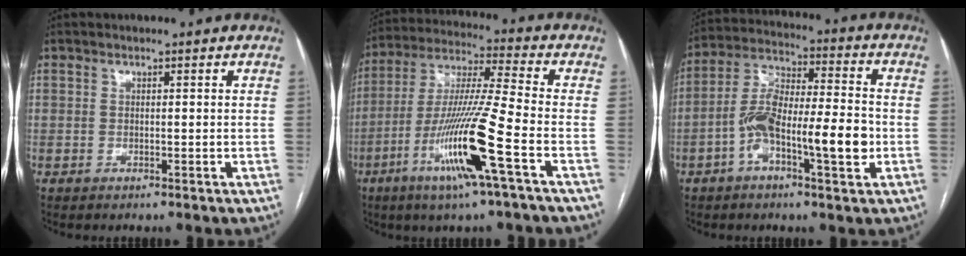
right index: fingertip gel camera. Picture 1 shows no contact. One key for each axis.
{"total": 15.9, "fx": -6.3, "fy": -1.0, "fz": 14.5, "tx": -0.293, "ty": -0.017, "tz": -0.122}
{"total": 13.4, "fx": -3.8, "fy": 3.2, "fz": 12.5, "tx": -0.228, "ty": 0.019, "tz": -0.066}